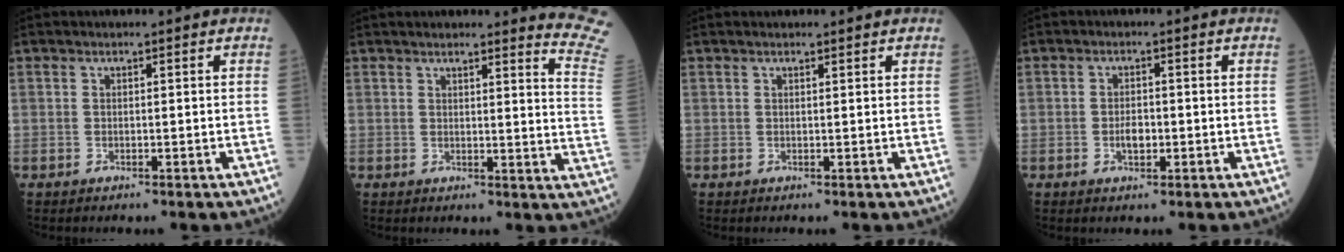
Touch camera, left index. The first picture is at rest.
{"total": 11.7, "force": [11.4, -1.1, 2.6], "torque": [-0.009, -0.106, 0.095]}
{"total": 1.4, "force": [1.3, 0.2, 0.5], "torque": [-0.009, 0.017, 0.022]}
{"total": 2.3, "force": [-0.6, 1.2, 1.9], "torque": [-0.036, 0.003, -0.009]}